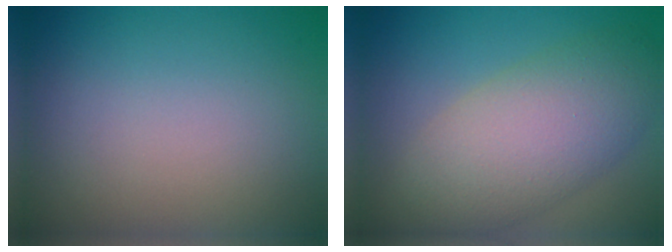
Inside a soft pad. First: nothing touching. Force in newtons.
{"total": 7.9, "press": 7.9, "slide": 0.2}